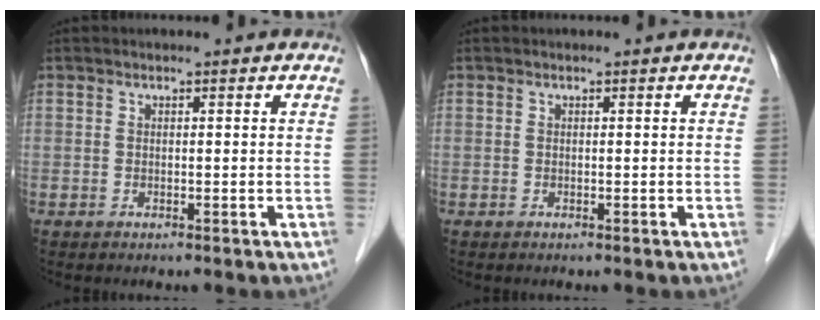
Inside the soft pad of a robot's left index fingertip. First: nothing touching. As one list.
[{"total": 0.0}]